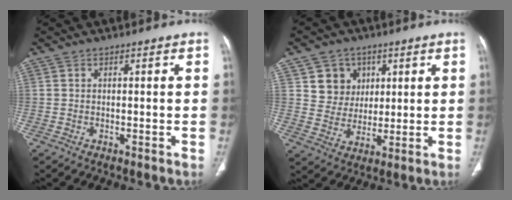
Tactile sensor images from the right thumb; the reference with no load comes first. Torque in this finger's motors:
{"motor_torque": [-0.73, 0.55, 0.27, -0.02, 0.03]}